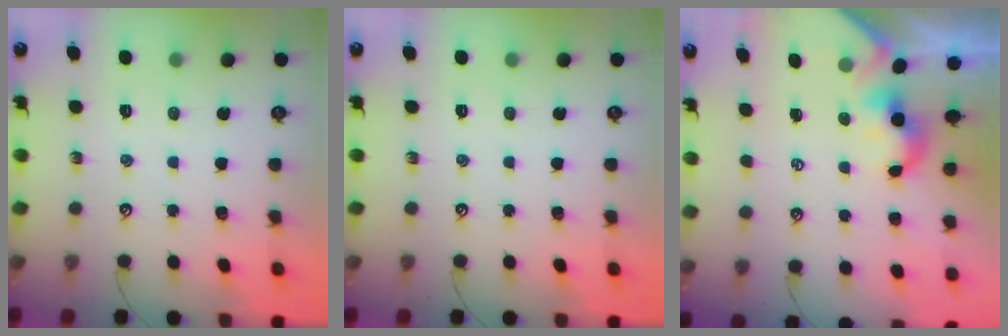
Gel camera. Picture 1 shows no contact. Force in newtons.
{"total": 0.0}
{"total": 0.0}